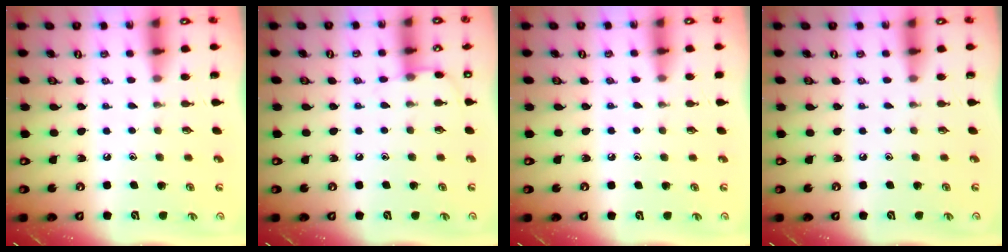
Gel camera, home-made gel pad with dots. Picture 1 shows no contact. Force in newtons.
{"total": 6.0, "press": 5.9, "slide": 0.7}
{"total": 3.5, "press": 3.4, "slide": 0.5}
{"total": 0.0}